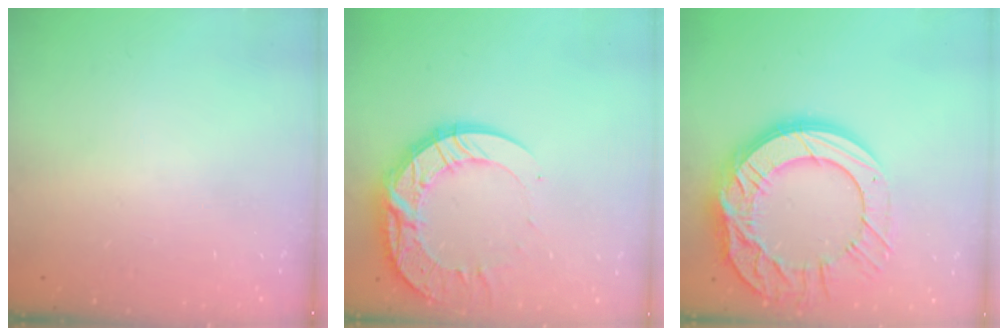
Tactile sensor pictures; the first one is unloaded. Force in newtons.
{"total": 17.3, "press": 17.2, "slide": 1.5}
{"total": 24.9, "press": 24.8, "slide": 2.4}